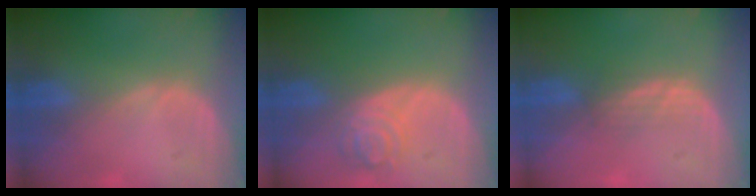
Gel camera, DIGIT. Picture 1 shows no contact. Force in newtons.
{"total": 4.4, "press": 4.1, "slide": 1.6}
{"total": 2.1, "press": 2.1, "slide": 0.2}